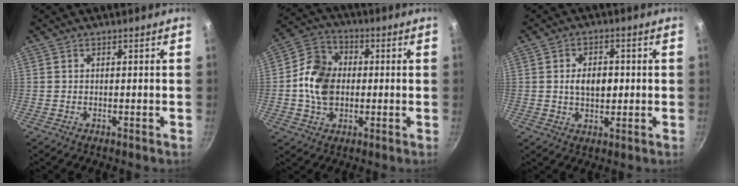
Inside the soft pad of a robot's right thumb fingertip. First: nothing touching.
{"total": 11.3, "force": [-0.2, 8.7, 7.3], "torque": [-0.114, 0.015, -0.020]}
{"total": 6.4, "force": [0.3, 4.1, 4.9], "torque": [-0.061, 0.004, 0.001]}